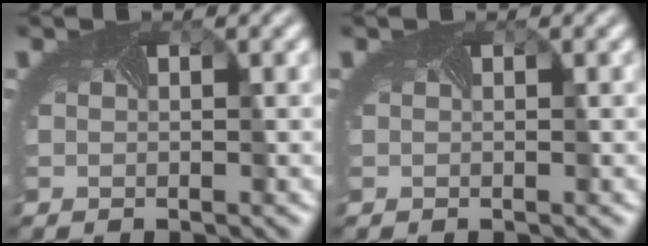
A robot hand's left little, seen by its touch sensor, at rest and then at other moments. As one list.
[{"total": 0.0}]